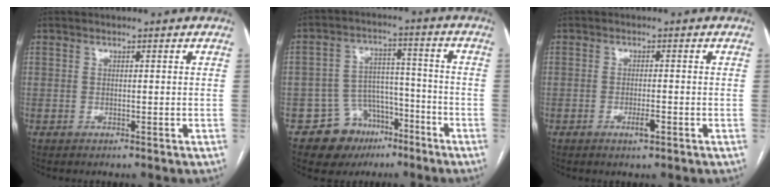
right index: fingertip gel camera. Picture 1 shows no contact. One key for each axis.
{"total": 9.3, "fx": -5.7, "fy": 7.0, "fz": 2.2, "tx": -0.026, "ty": 0.038, "tz": -0.082}
{"total": 2.2, "fx": -1.0, "fy": 0.3, "fz": 1.9, "tx": -0.032, "ty": -0.002, "tz": -0.016}